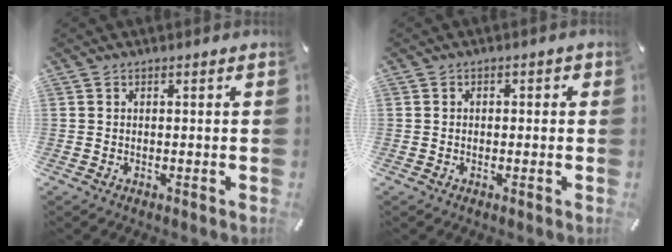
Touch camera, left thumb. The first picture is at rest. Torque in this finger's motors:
{"motor_torque": [-0.10, -0.05, 0.05, 0.11, -0.03]}